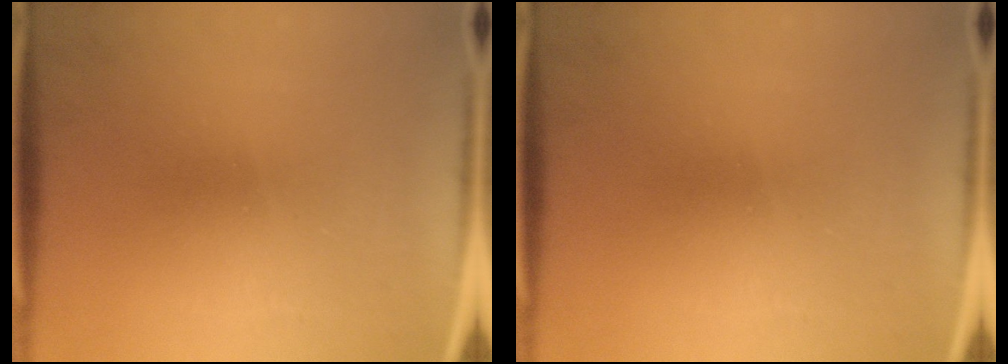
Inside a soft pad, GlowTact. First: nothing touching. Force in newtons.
{"total": 0.0}